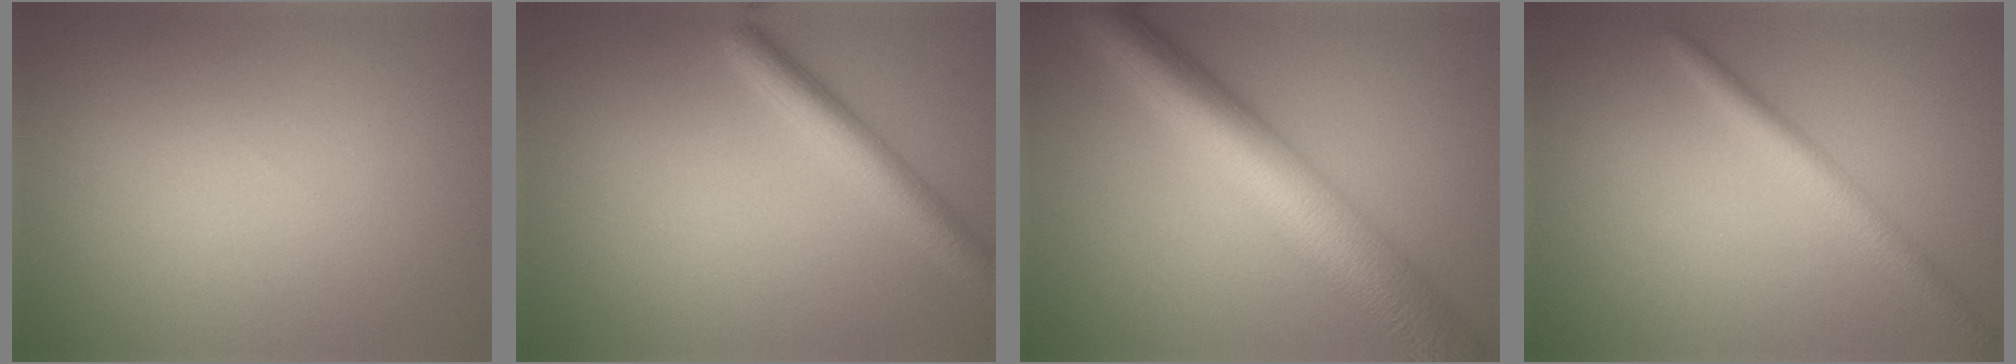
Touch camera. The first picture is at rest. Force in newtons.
{"total": 3.2, "press": 3.2, "slide": 0.1}
{"total": 9.2, "press": 9.2, "slide": 0.1}
{"total": 2.5, "press": 2.5, "slide": 0.1}